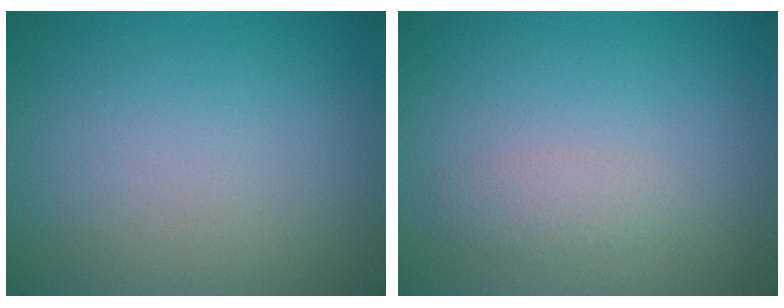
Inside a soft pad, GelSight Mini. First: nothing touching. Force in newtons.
{"total": 1.5, "press": 1.5, "slide": 0.1}